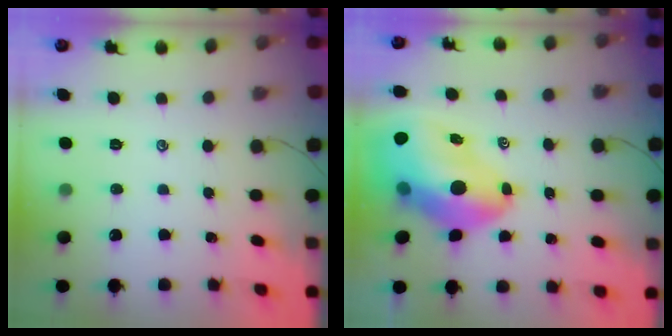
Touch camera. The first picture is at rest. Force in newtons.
{"total": 15.9, "press": 15.3, "slide": 4.4}